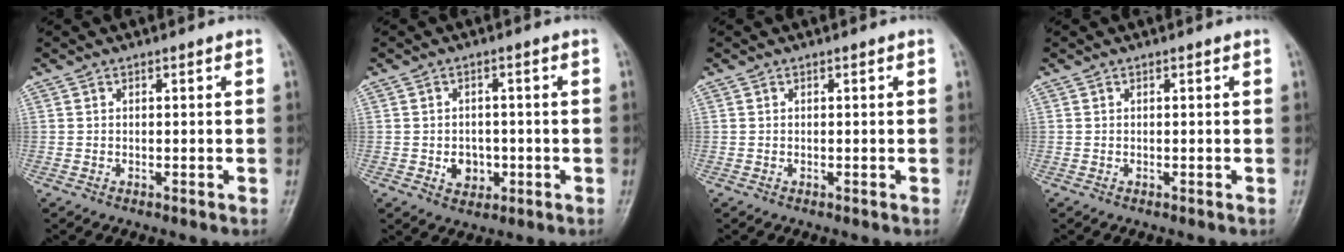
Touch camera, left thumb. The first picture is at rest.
{"total": 4.1, "force": [-1.0, 3.4, 2.1], "torque": [-0.009, 0.007, -0.009]}
{"total": 0.0}
{"total": 0.0}